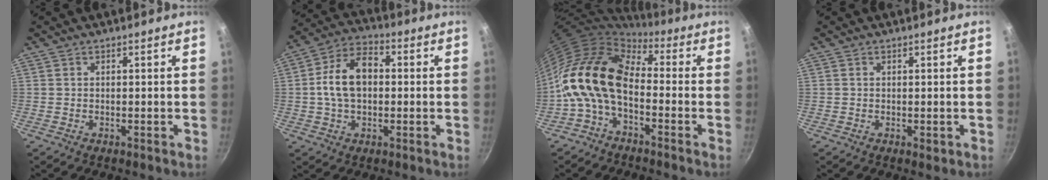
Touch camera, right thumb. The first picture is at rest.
{"total": 11.8, "force": [0.4, 7.8, 8.9], "torque": [-0.138, 0.030, -0.006]}
{"total": 13.6, "force": [-2.0, 8.5, 10.4], "torque": [-0.179, 0.033, -0.056]}
{"total": 1.3, "force": [0.1, 0.8, 1.0], "torque": [-0.012, 0.000, 0.001]}